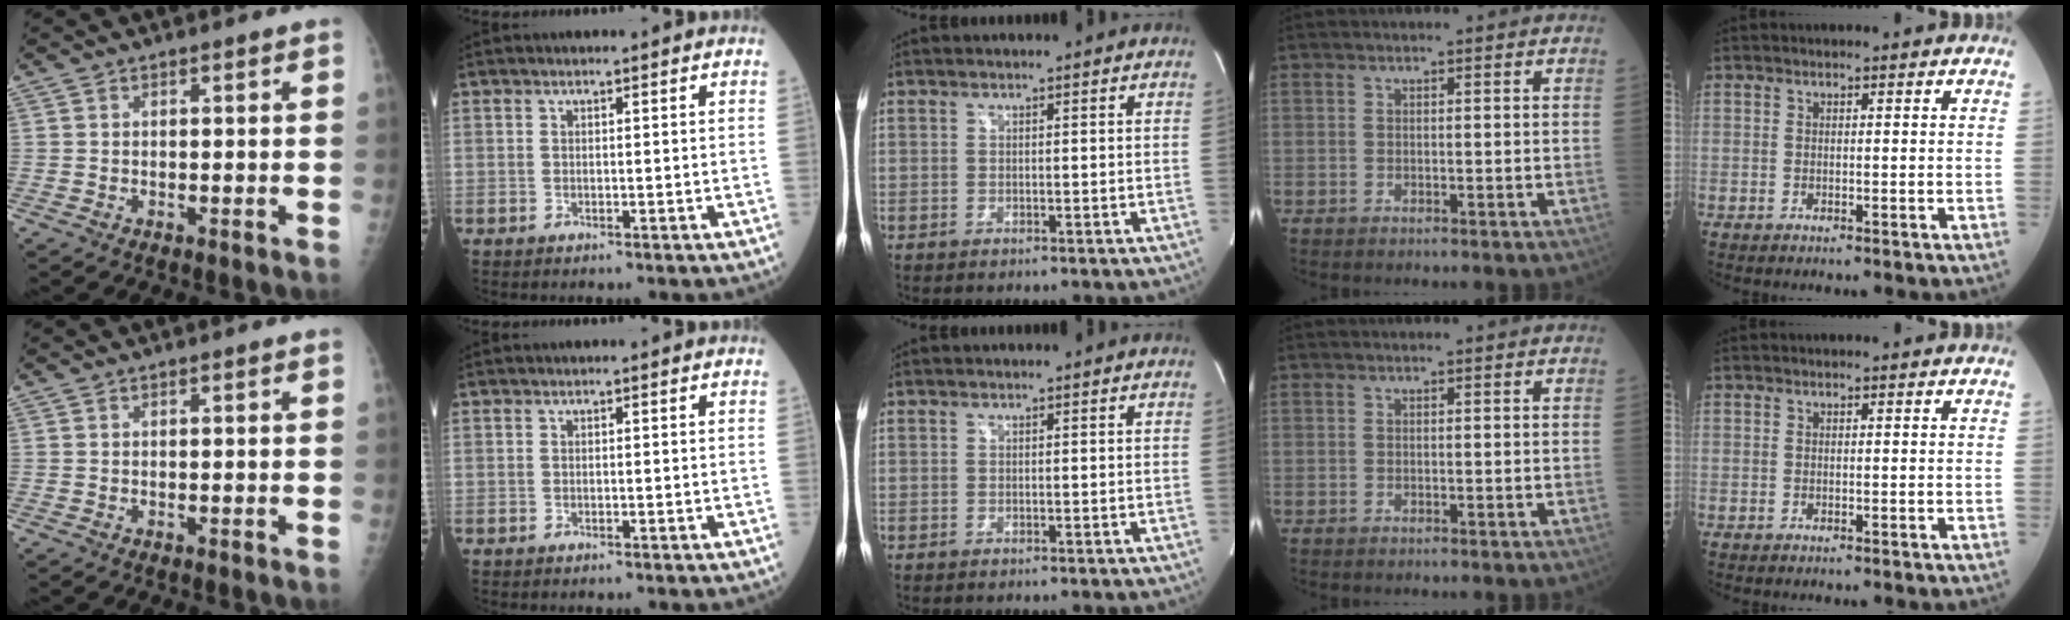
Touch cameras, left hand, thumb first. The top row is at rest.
{}